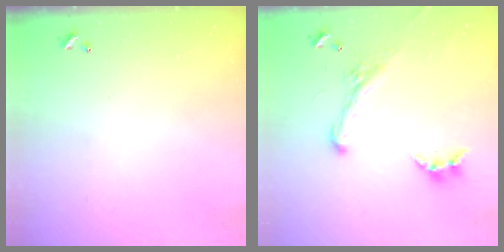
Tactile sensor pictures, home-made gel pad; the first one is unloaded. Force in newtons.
{"total": 1.9, "press": 1.3, "slide": 1.4}